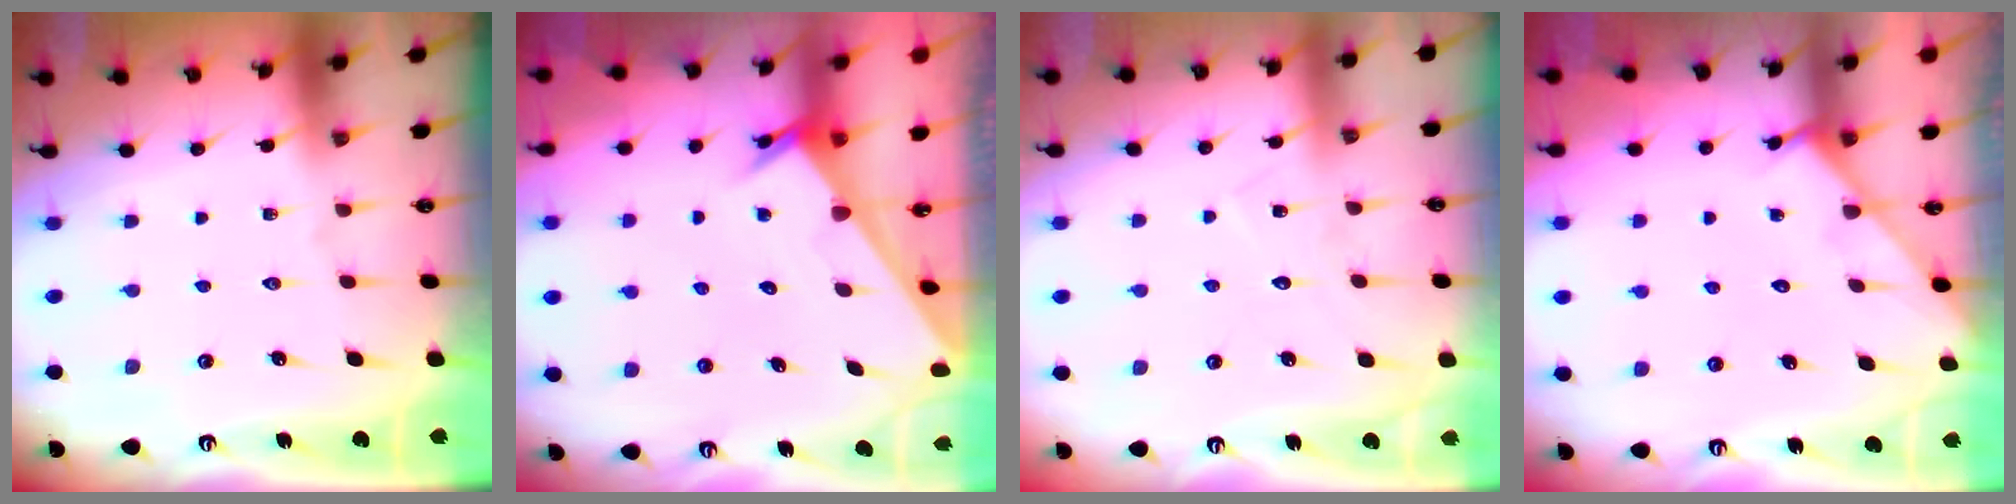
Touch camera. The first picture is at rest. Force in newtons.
{"total": 2.4, "press": 2.4, "slide": 0.1}
{"total": 5.5, "press": 5.5, "slide": 0.3}
{"total": 2.7, "press": 2.7, "slide": 0.2}